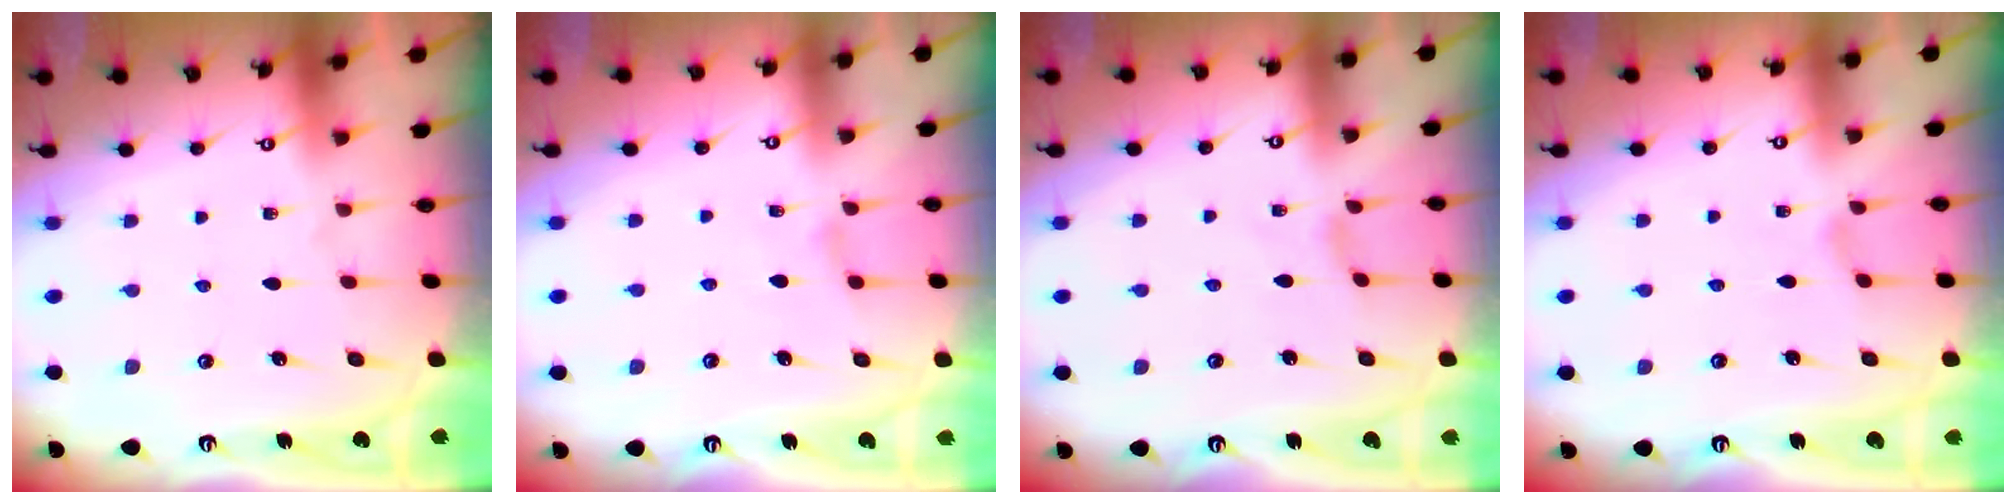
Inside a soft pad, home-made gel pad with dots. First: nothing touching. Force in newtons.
{"total": 1.7, "press": 1.7, "slide": 0.4}
{"total": 0.0}
{"total": 0.6, "press": 0.5, "slide": 0.2}